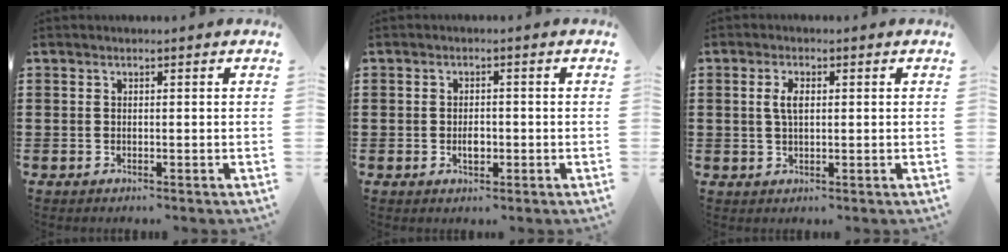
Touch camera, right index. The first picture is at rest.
{"total": 2.2, "force": [-0.6, 1.3, 1.8], "torque": [-0.024, 0.001, -0.013]}
{"total": 3.1, "force": [0.5, 1.3, 2.7], "torque": [-0.058, 0.008, 0.006]}